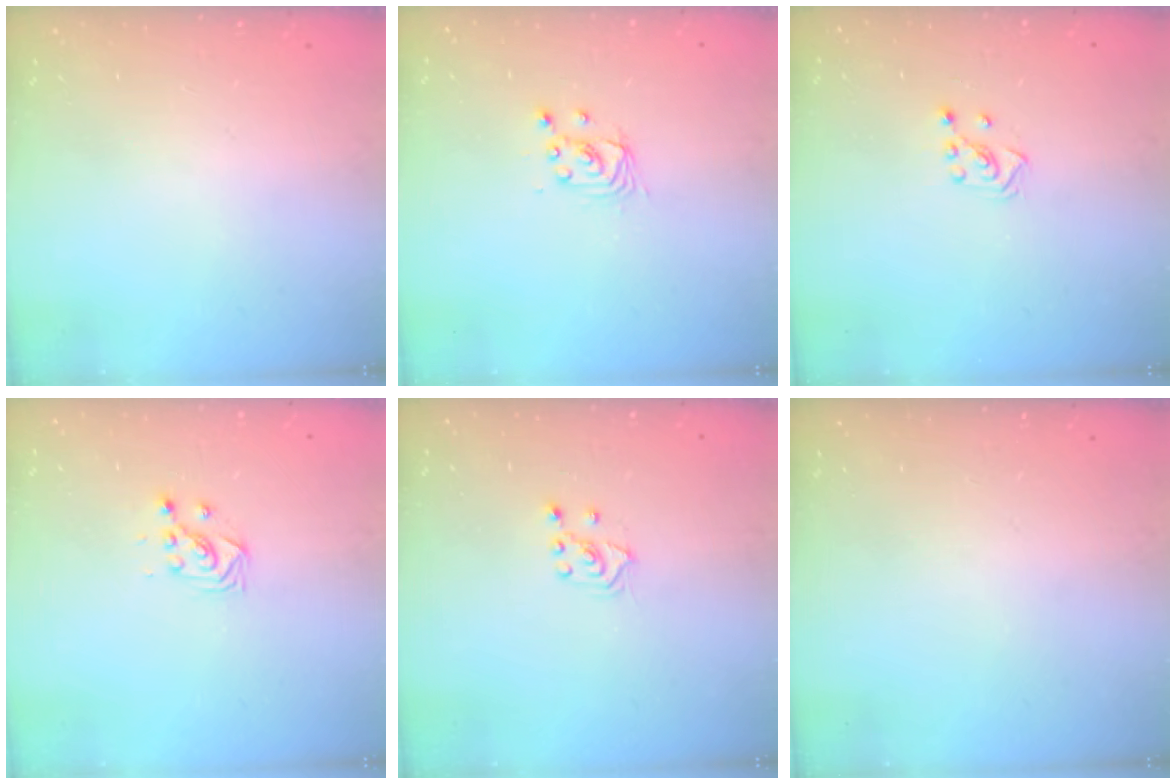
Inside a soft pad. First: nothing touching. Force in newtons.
{"total": 2.9, "press": 2.9, "slide": 0.1}
{"total": 3.4, "press": 3.4, "slide": 0.6}
{"total": 2.7, "press": 2.7, "slide": 0.3}
{"total": 3.0, "press": 2.9, "slide": 0.7}
{"total": 0.0}